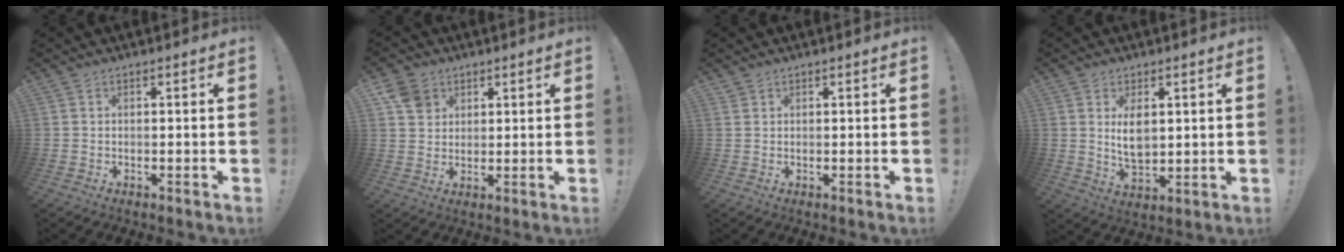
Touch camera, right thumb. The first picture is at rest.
{"total": 6.9, "force": [3.4, 5.5, 2.3], "torque": [-0.035, -0.012, 0.070]}
{"total": 0.8, "force": [0.6, 0.5, 0.1], "torque": [0.002, -0.003, 0.012]}
{"total": 6.8, "force": [2.0, 3.7, 5.3], "torque": [-0.094, -0.014, 0.031]}